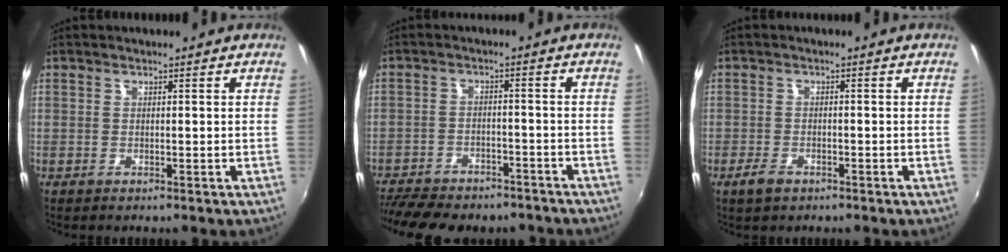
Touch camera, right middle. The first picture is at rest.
{"total": 15.4, "force": [-12.8, 5.9, 6.1], "torque": [-0.147, -0.015, -0.183]}
{"total": 2.9, "force": [-2.0, 1.5, 1.5], "torque": [-0.035, -0.003, -0.036]}